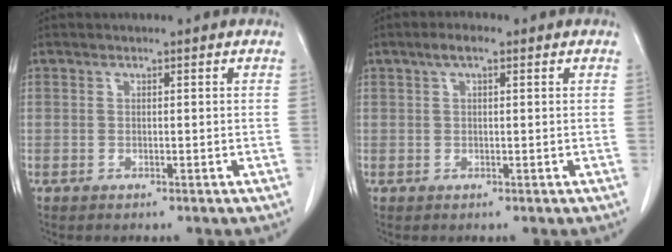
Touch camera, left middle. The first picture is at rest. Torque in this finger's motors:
{"motor_torque": [0.14, -0.07, 0.00, 0.04]}